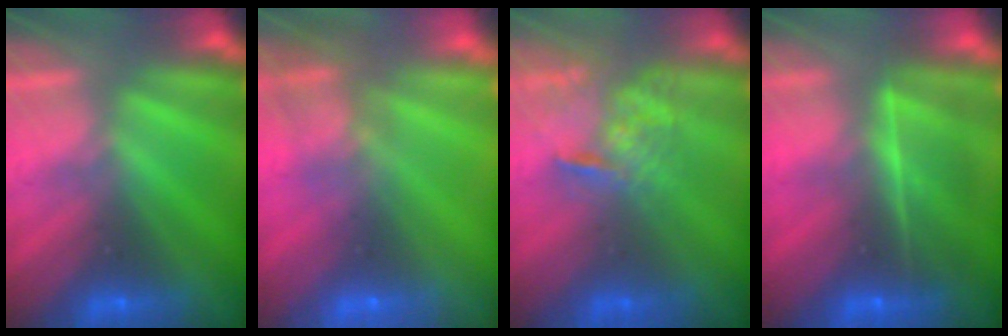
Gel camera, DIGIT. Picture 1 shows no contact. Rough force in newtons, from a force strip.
{"total": 7.0}
{"total": 4.3}
{"total": 8.6}